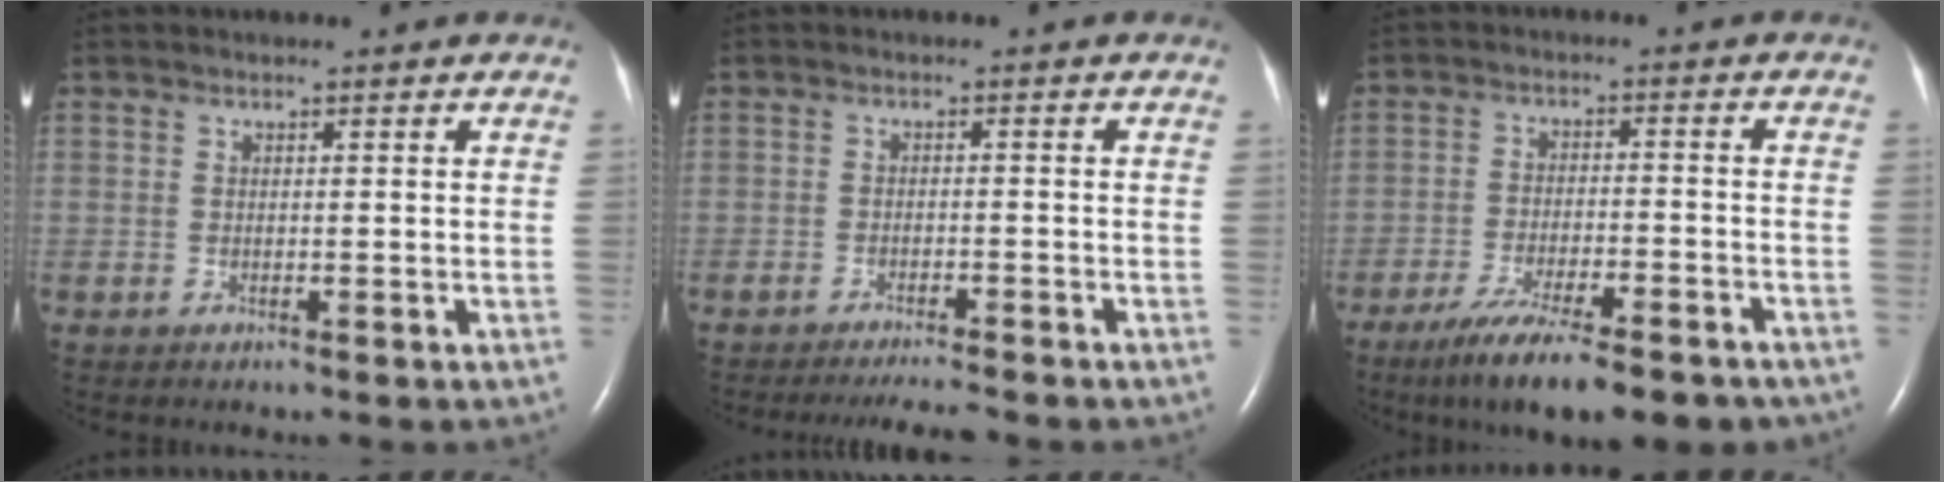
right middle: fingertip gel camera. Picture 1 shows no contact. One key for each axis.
{"total": 5.0, "fx": -4.7, "fy": 0.0, "fz": 1.9, "tx": -0.030, "ty": -0.013, "tz": -0.072}
{"total": 15.2, "fx": -11.7, "fy": 3.2, "fz": 9.1, "tx": -0.128, "ty": -0.016, "tz": -0.178}